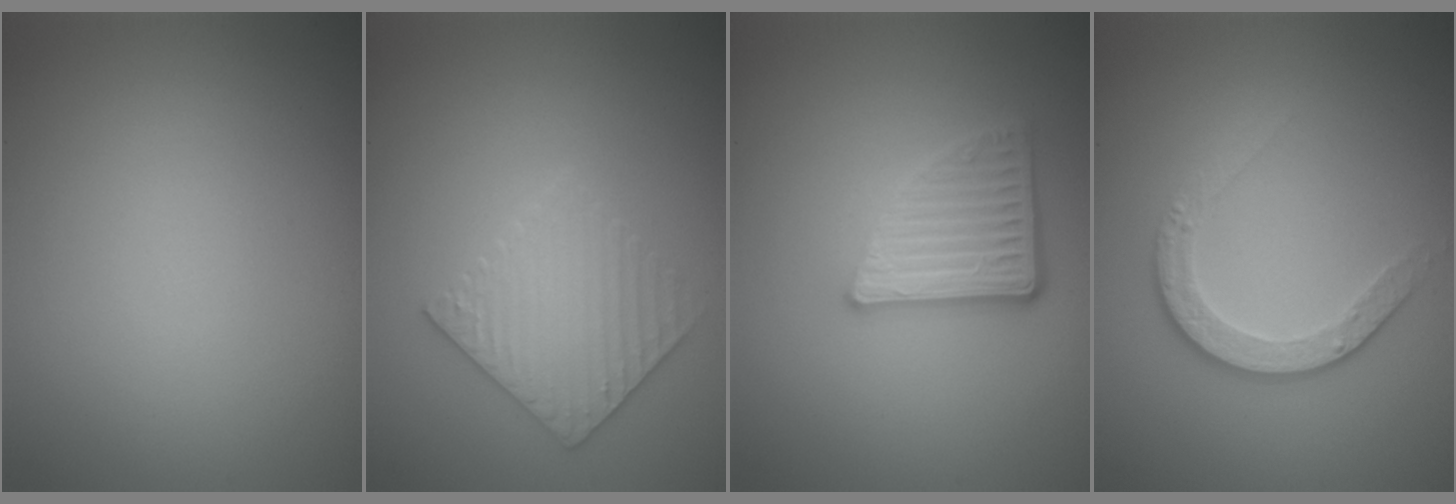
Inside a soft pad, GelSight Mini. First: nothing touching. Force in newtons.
{"total": 3.5, "press": 3.5, "slide": 0.5}
{"total": 3.9, "press": 3.3, "slide": 2.1}
{"total": 3.4, "press": 2.5, "slide": 2.3}